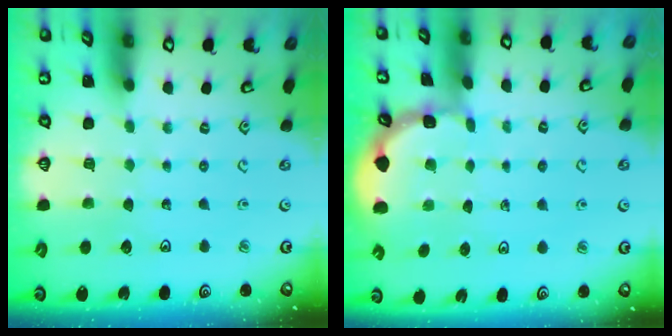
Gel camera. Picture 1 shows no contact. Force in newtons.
{"total": 1.6, "press": 1.5, "slide": 0.1}